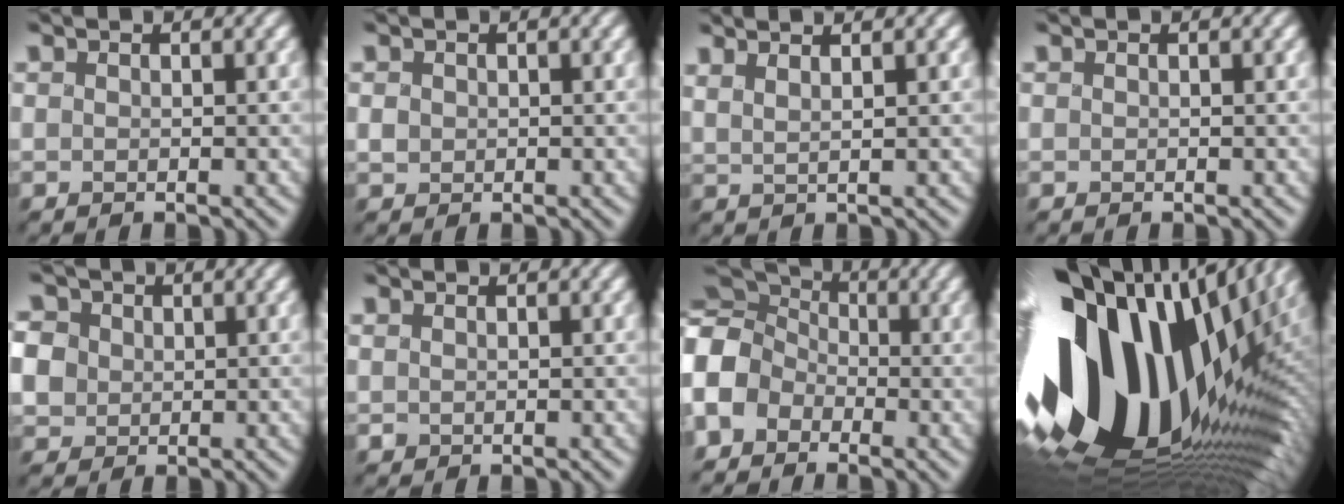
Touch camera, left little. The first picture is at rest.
{"total": 0.9, "force": [0.1, 0.9, 0.3], "torque": [-0.004, -0.002, 0.002]}
{"total": 3.7, "force": [2.3, 1.3, 2.6], "torque": [-0.015, 0.024, 0.002]}
{"total": 0.0}
{"total": 8.0, "force": [2.3, 6.7, 3.8], "torque": [-0.093, 0.022, 0.029]}
{"total": 0.5, "force": [0.2, 0.5, 0.1], "torque": [-0.001, -0.002, 0.004]}
{"total": 10.4, "force": [-2.0, 8.8, 5.2], "torque": [-0.129, 0.012, -0.086]}
{"total": 20.1, "force": [0.2, 12.3, 15.9], "torque": [-0.316, -0.047, 0.015]}